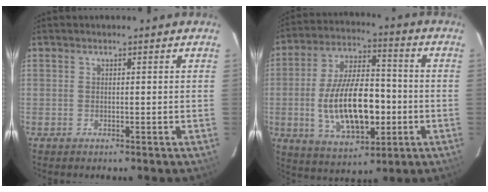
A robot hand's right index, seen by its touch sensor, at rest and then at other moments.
{"total": 17.9, "force": [-3.3, 8.5, 15.4], "torque": [-0.298, 0.002, -0.040]}